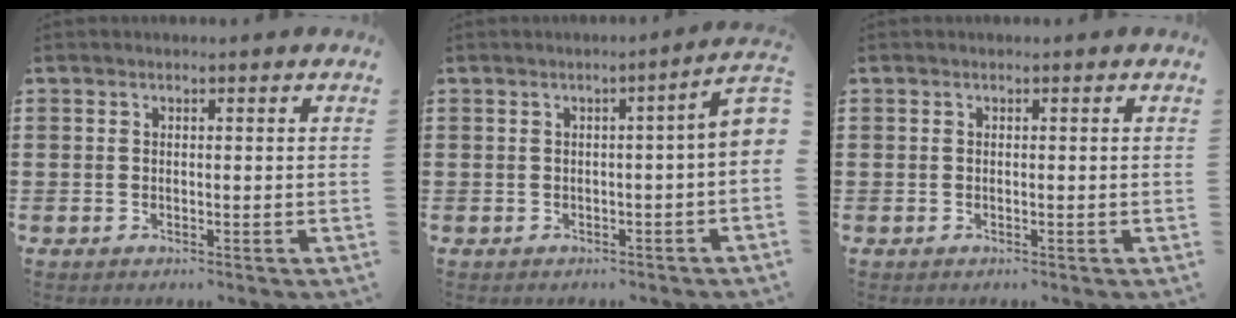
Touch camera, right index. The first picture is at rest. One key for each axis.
{"total": 2.8, "fx": -0.3, "fy": 0.2, "fz": 2.8, "tx": -0.041, "ty": -0.004, "tz": -0.009}
{"total": 0.0}